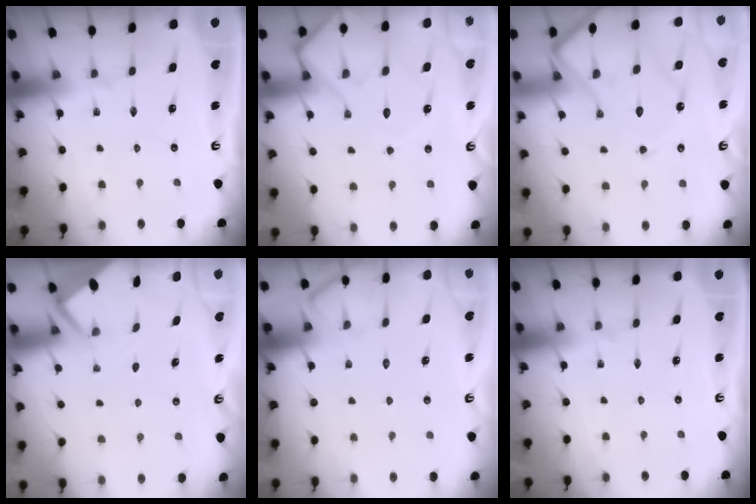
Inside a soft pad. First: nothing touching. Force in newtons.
{"total": 11.8, "press": 11.8, "slide": 1.1}
{"total": 15.7, "press": 15.6, "slide": 1.4}
{"total": 2.6, "press": 2.6, "slide": 0.1}
{"total": 5.8, "press": 5.7, "slide": 0.7}
{"total": 0.0}